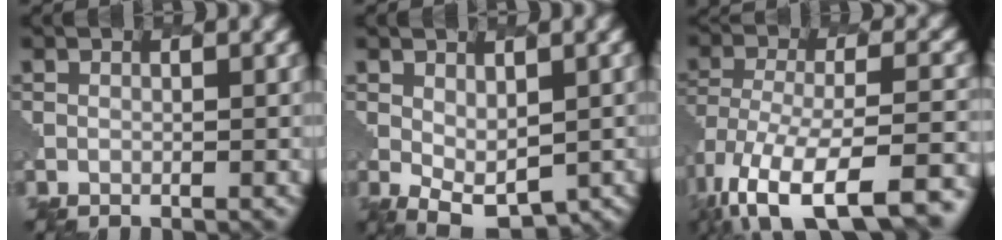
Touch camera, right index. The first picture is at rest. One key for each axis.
{"total": 3.8, "fx": -0.1, "fy": 2.3, "fz": 3.1, "tx": -0.056, "ty": -0.012, "tz": 0.006}
{"total": 15.6, "fx": -10.6, "fy": 6.8, "fz": 9.3, "tx": -0.175, "ty": -0.034, "tz": -0.141}